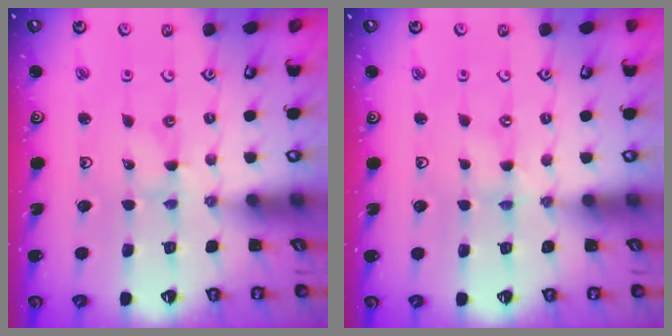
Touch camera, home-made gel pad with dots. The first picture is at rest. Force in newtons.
{"total": 0.0}